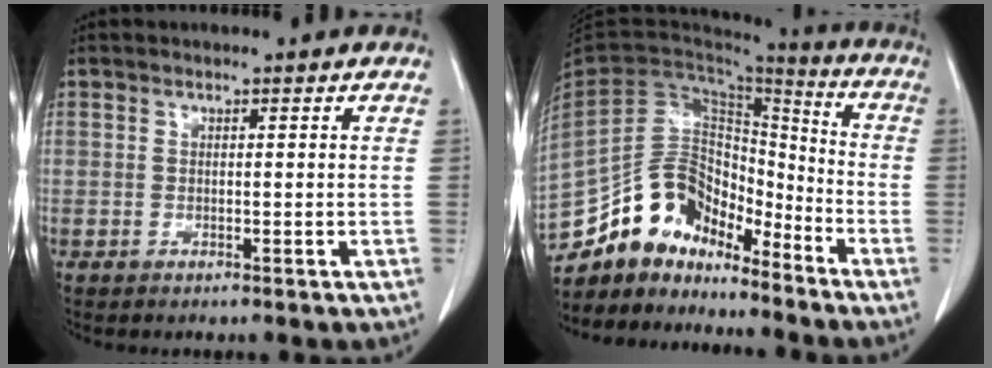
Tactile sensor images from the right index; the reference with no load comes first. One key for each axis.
{"total": 14.7, "fx": -12.5, "fy": 6.5, "fz": 3.9, "tx": -0.062, "ty": 0.070, "tz": -0.229}